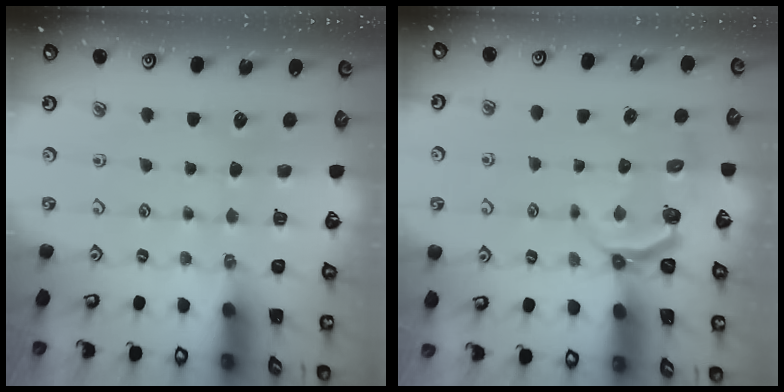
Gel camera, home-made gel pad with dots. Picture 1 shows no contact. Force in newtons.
{"total": 4.4, "press": 3.5, "slide": 2.7}